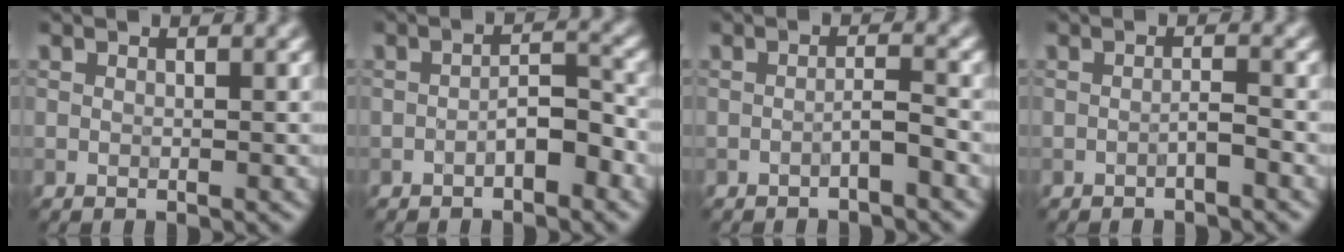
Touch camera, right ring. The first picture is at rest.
{"total": 2.6, "force": [-1.3, 0.9, 2.0], "torque": [-0.031, 0.010, -0.024]}
{"total": 1.4, "force": [-0.9, 0.1, 1.0], "torque": [-0.016, 0.006, -0.019]}
{"total": 1.0, "force": [-0.7, 0.1, 0.7], "torque": [-0.012, 0.004, -0.014]}